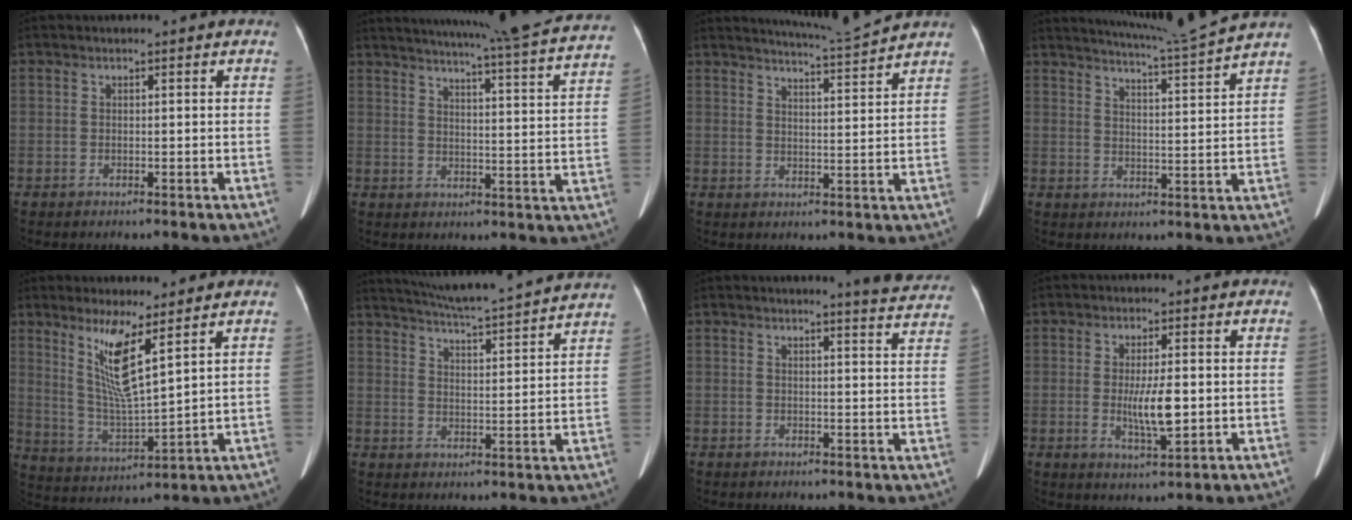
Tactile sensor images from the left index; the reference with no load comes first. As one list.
[{"total": 26.3, "force": [23.9, -0.7, 11.0], "torque": [-0.171, -0.062, 0.285]}, {"total": 7.0, "force": [6.6, -2.0, 0.8], "torque": [-0.028, -0.021, 0.099]}, {"total": 10.2, "force": [9.4, -3.1, 2.4], "torque": [-0.050, -0.037, 0.136]}, {"total": 9.1, "force": [5.0, 0.4, 7.6], "torque": [-0.150, -0.019, 0.101]}, {"total": 20.1, "force": [18.5, -0.7, 7.8], "torque": [-0.137, -0.014, 0.249]}, {"total": 8.6, "force": [8.4, -0.3, 2.1], "torque": [-0.017, -0.044, 0.071]}, {"total": 5.7, "force": [-0.4, 1.2, 5.5], "torque": [-0.100, -0.010, -0.006]}]